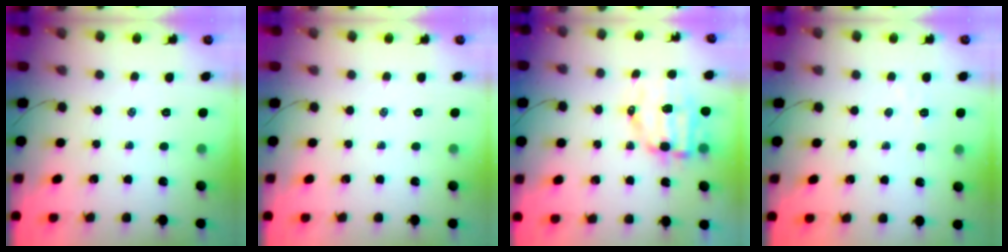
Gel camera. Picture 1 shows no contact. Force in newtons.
{"total": 0.0}
{"total": 9.0, "press": 8.7, "slide": 2.0}
{"total": 2.5, "press": 2.4, "slide": 0.6}